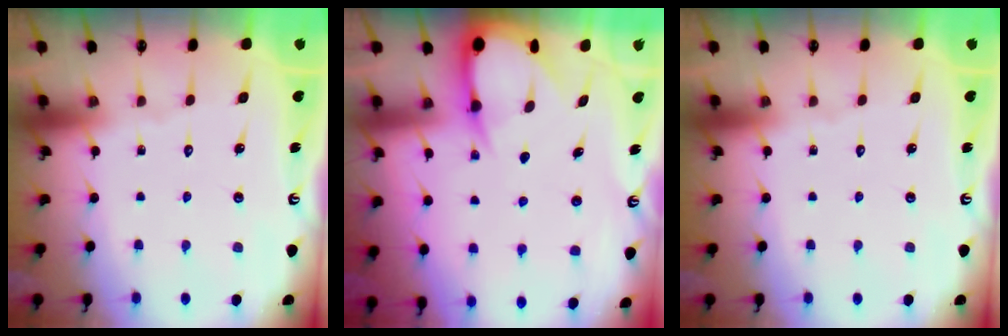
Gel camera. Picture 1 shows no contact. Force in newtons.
{"total": 6.0, "press": 5.9, "slide": 0.6}
{"total": 0.0}